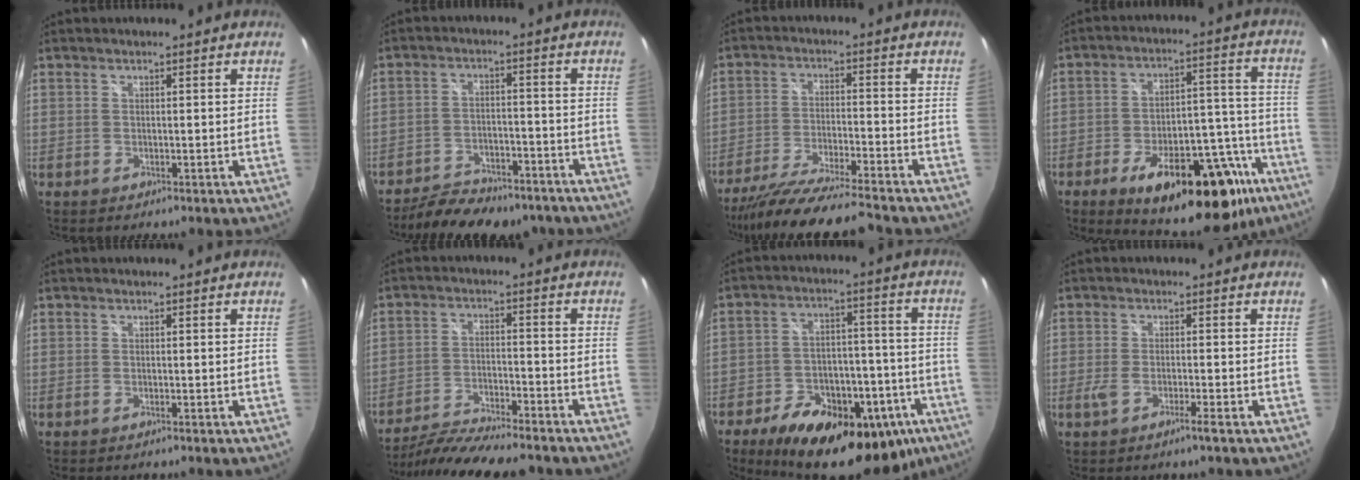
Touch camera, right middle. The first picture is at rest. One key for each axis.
{"total": 15.4, "fx": -12.6, "fy": 5.9, "fz": 6.7, "tx": -0.139, "ty": -0.007, "tz": -0.171}
{"total": 15.2, "fx": -13.5, "fy": 0.5, "fz": 7.0, "tx": -0.147, "ty": -0.035, "tz": -0.229}
{"total": 26.6, "fx": -16.5, "fy": 11.0, "fz": 17.8, "tx": -0.239, "ty": 0.022, "tz": -0.213}
{"total": 0.0}
{"total": 14.7, "fx": -13.0, "fy": 2.1, "fz": 6.6, "tx": -0.140, "ty": -0.027, "tz": -0.214}
{"total": 26.9, "fx": -17.2, "fy": 13.5, "fz": 15.7, "tx": -0.259, "ty": 0.009, "tz": -0.223}
{"total": 3.6, "fx": -2.1, "fy": 0.3, "fz": 2.9, "tx": -0.066, "ty": -0.004, "tz": -0.042}